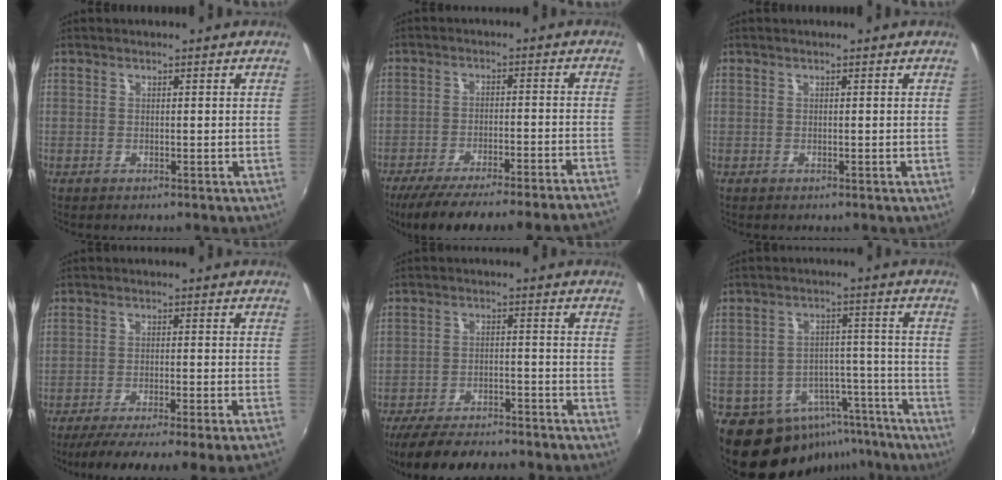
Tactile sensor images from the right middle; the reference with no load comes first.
{"total": 20.9, "force": [-18.8, -0.7, 9.1], "torque": [-0.146, -0.036, -0.261]}
{"total": 0.0}
{"total": 15.7, "force": [-14.0, -2.5, 6.8], "torque": [-0.112, -0.032, -0.198]}
{"total": 20.9, "force": [-18.6, 3.4, 9.0], "torque": [-0.169, -0.018, -0.253]}
{"total": 13.9, "force": [-11.2, 7.5, 3.3], "torque": [-0.055, 0.040, -0.137]}